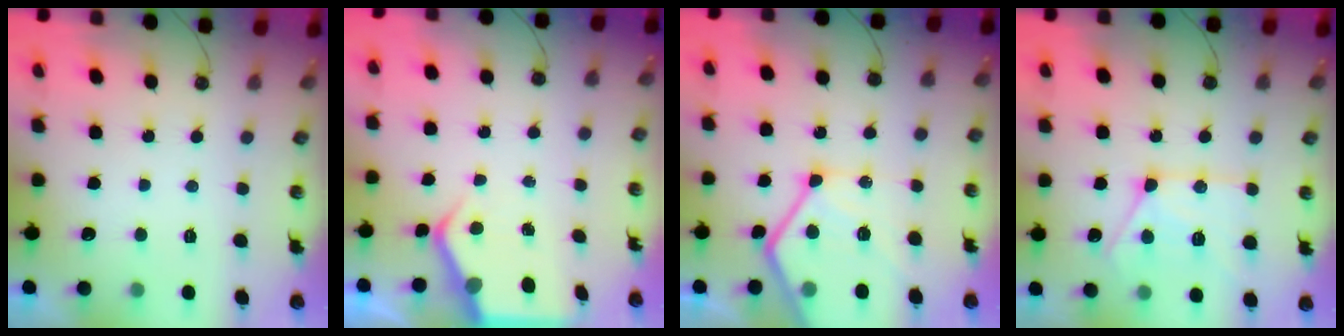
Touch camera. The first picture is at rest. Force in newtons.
{"total": 4.9, "press": 4.9, "slide": 0.2}
{"total": 19.5, "press": 19.4, "slide": 1.8}
{"total": 14.0, "press": 14.0, "slide": 1.2}